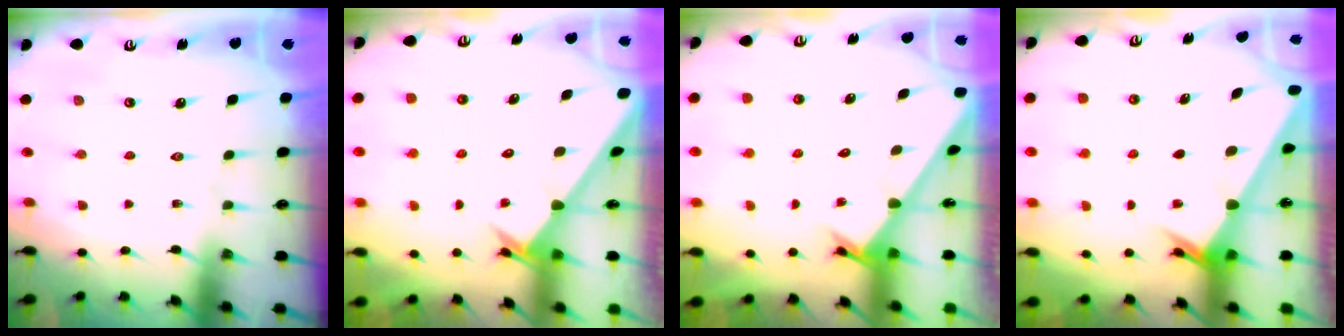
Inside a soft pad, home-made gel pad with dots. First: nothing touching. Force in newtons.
{"total": 2.5, "press": 2.5, "slide": 0.2}
{"total": 1.7, "press": 1.7, "slide": 0.1}
{"total": 2.5, "press": 2.5, "slide": 0.2}